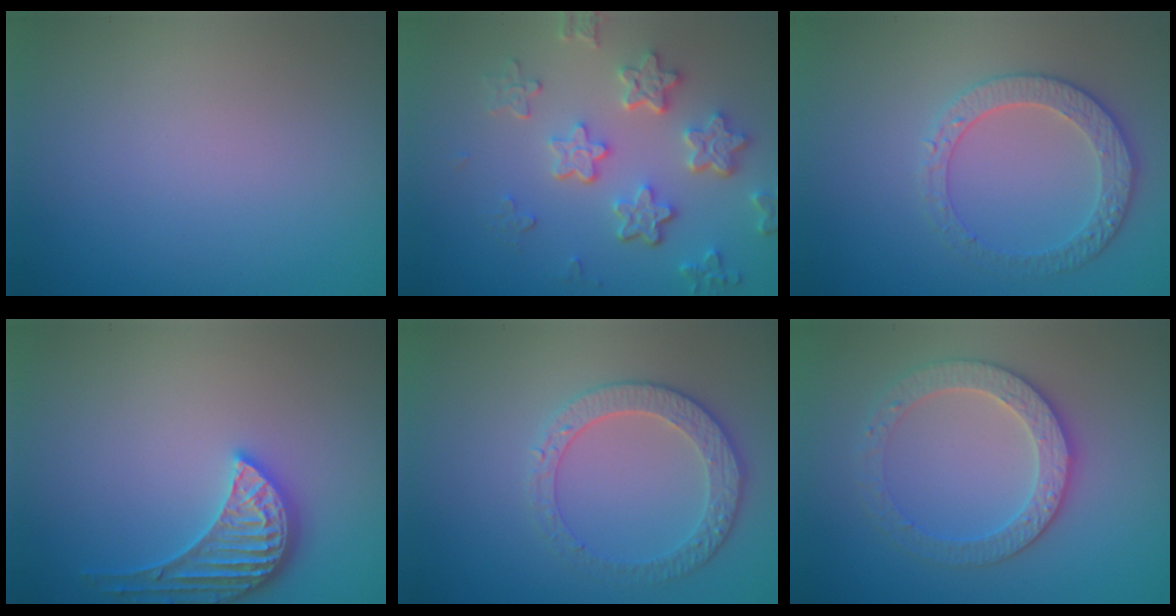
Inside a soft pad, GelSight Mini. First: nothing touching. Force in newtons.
{"total": 5.2, "press": 4.1, "slide": 3.2}
{"total": 3.6, "press": 3.3, "slide": 1.4}
{"total": 3.5, "press": 3.3, "slide": 1.0}
{"total": 3.6, "press": 3.3, "slide": 1.4}
{"total": 3.6, "press": 3.5, "slide": 0.9}